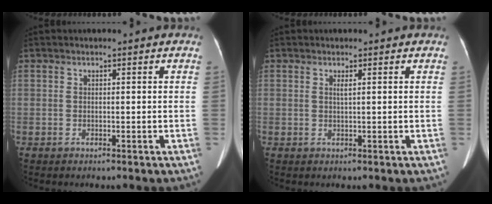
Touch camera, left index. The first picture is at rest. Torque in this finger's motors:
{"motor_torque": [0.18, -0.08, 0.11, 0.03]}